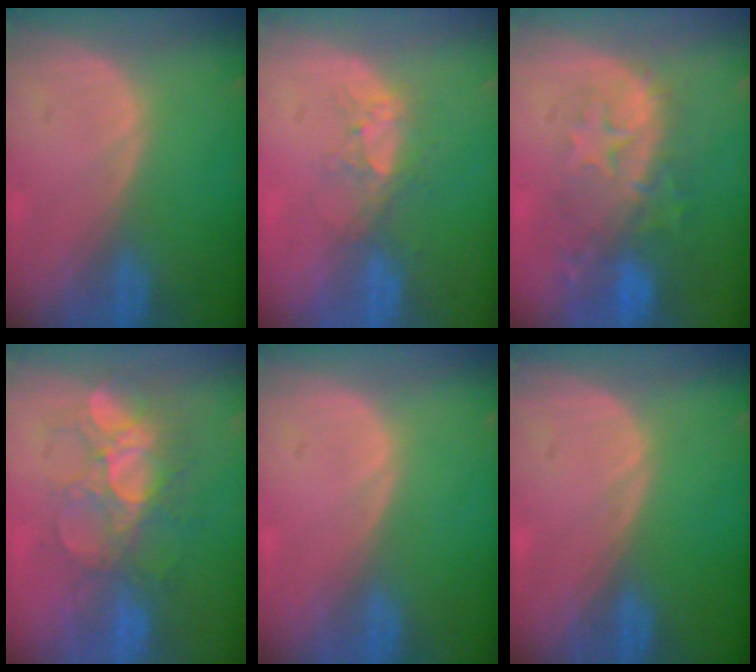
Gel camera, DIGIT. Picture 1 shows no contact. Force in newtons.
{"total": 4.0, "press": 3.5, "slide": 1.9}
{"total": 10.0, "press": 8.9, "slide": 4.6}
{"total": 9.5, "press": 8.5, "slide": 4.2}
{"total": 0.0}
{"total": 0.0}